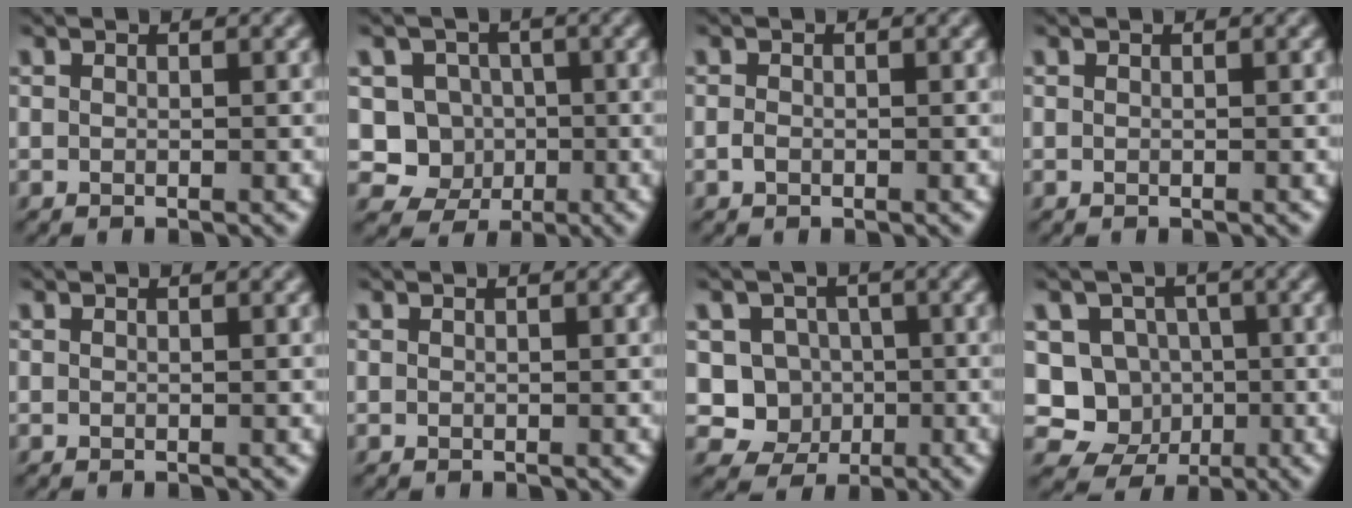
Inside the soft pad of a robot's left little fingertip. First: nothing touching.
{"total": 4.4, "force": [-0.5, 4.2, 1.2], "torque": [0.002, -0.001, -0.029]}
{"total": 0.7, "force": [-0.3, 0.5, 0.4], "torque": [-0.008, -0.001, -0.008]}
{"total": 0.0}
{"total": 0.0}
{"total": 0.0}
{"total": 4.3, "force": [-0.4, 4.1, 1.2], "torque": [0.004, 0.000, -0.029]}
{"total": 6.1, "force": [-0.9, 5.7, 1.9], "torque": [-0.010, 0.002, -0.046]}